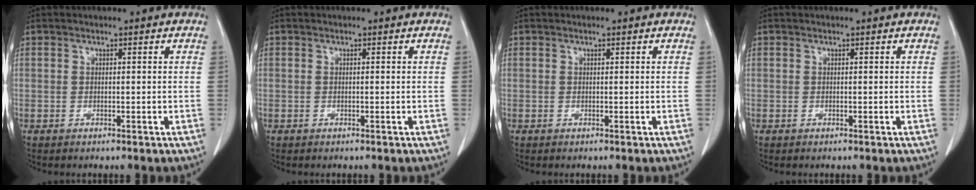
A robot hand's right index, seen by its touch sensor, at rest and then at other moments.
{"total": 0.0}
{"total": 0.0}
{"total": 0.0}